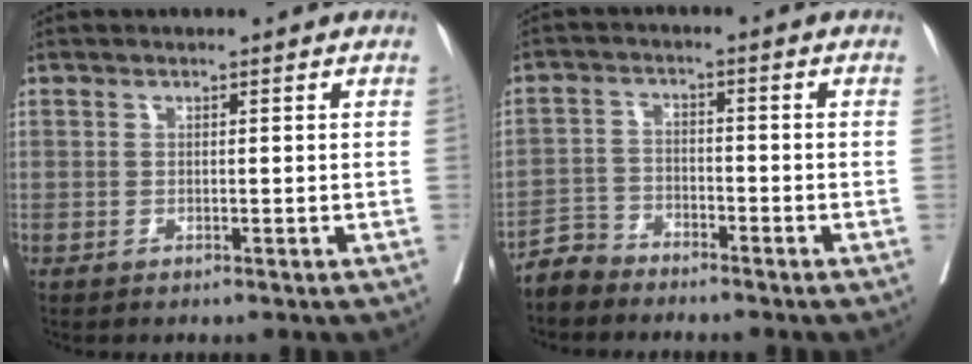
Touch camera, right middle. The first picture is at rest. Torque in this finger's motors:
{"motor_torque": [0.22, -0.28, 0.04, 0.02]}